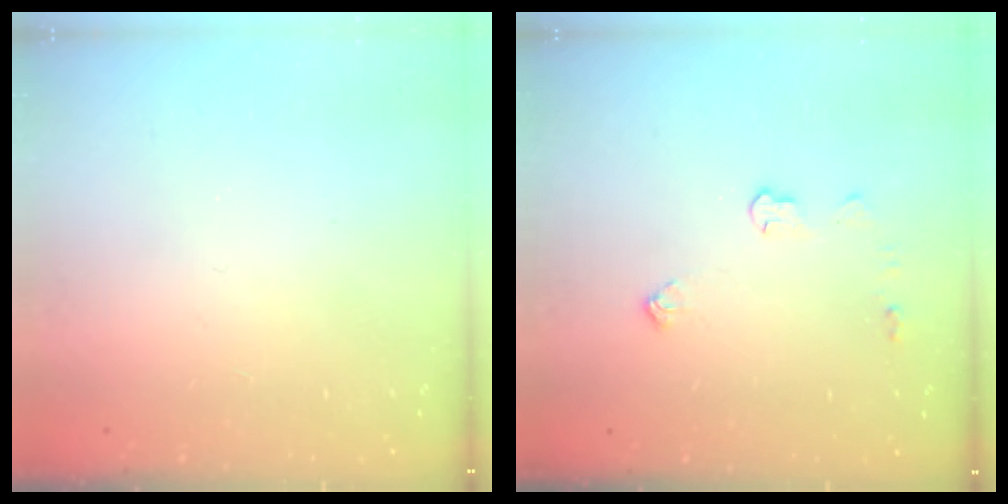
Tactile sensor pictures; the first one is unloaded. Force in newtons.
{"total": 5.1, "press": 5.1, "slide": 0.2}